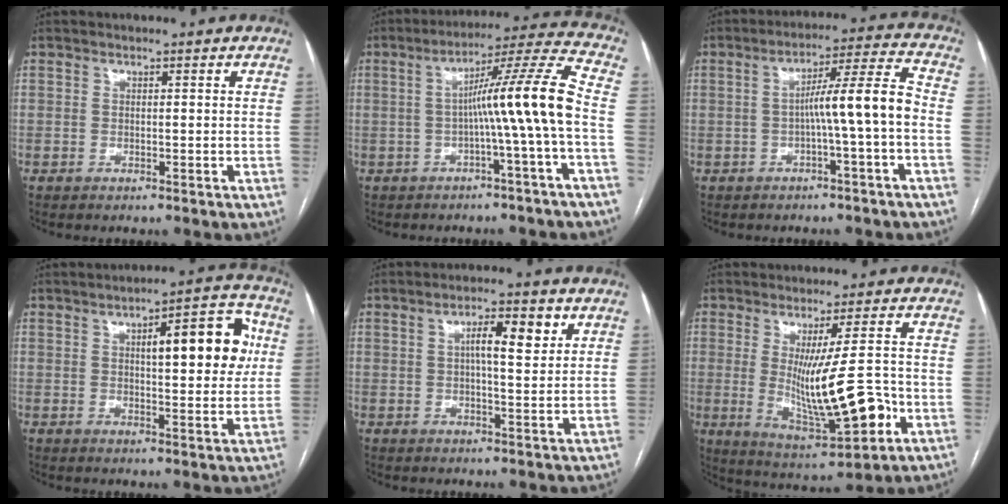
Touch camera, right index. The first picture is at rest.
{"total": 11.3, "force": [-1.7, -2.2, 10.9], "torque": [-0.167, 0.023, -0.027]}
{"total": 8.5, "force": [-1.6, -0.9, 8.3], "torque": [-0.133, 0.025, -0.022]}
{"total": 12.1, "force": [2.9, 3.3, 11.3], "torque": [-0.148, 0.024, 0.036]}
{"total": 6.3, "force": [2.2, 1.4, 5.7], "torque": [-0.095, 0.008, 0.034]}
{"total": 14.0, "force": [-2.3, 2.1, 13.7], "torque": [-0.222, -0.026, -0.023]}